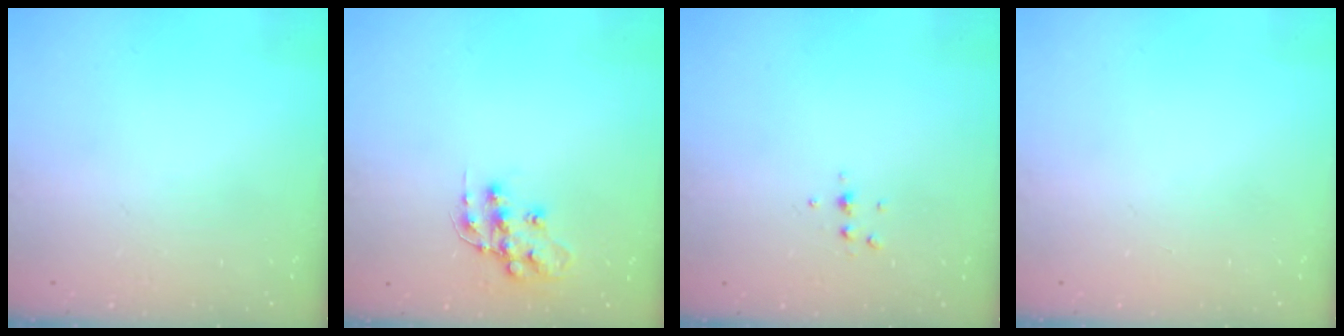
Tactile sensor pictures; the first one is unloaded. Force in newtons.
{"total": 12.7, "press": 12.6, "slide": 0.9}
{"total": 4.1, "press": 4.0, "slide": 0.9}
{"total": 0.0}